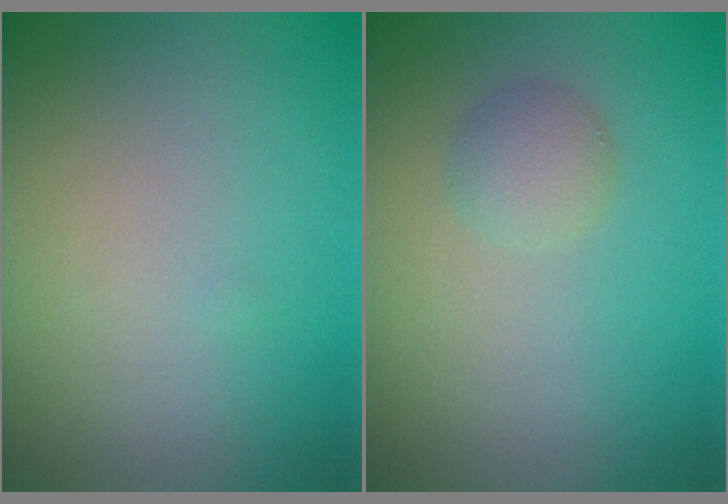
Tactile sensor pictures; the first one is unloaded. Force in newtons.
{"total": 1.8, "press": 1.8, "slide": 0.1}